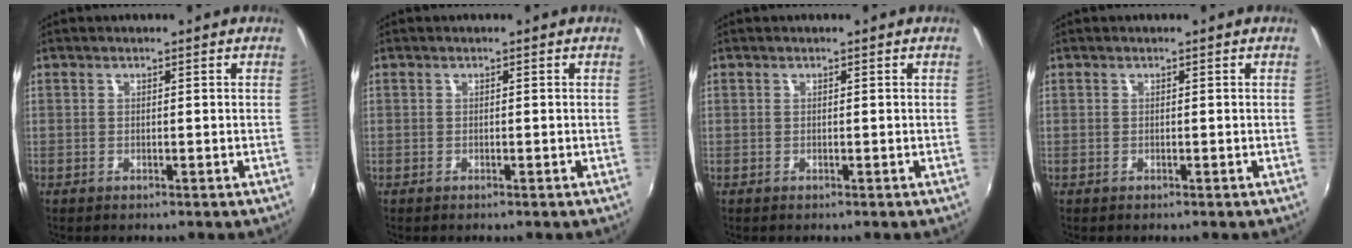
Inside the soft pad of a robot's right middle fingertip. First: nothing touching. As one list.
[{"total": 0.0}, {"total": 0.0}, {"total": 0.0}]